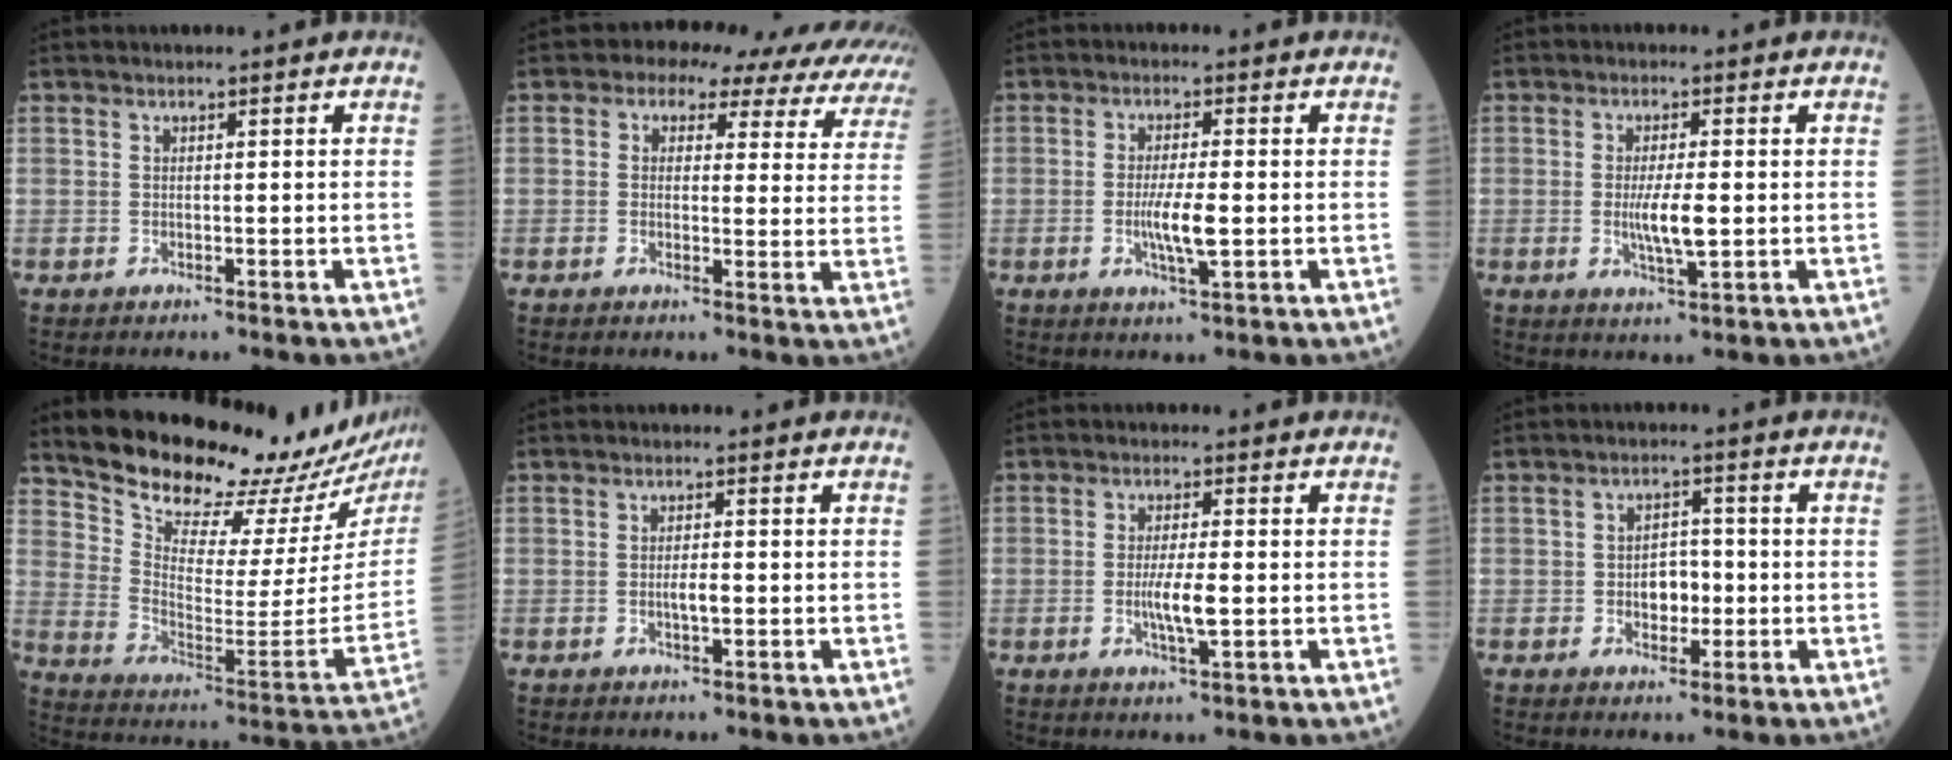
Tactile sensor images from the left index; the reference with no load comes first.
{"total": 14.9, "force": [12.6, 6.2, 4.9], "torque": [-0.042, 0.014, 0.115]}
{"total": 4.9, "force": [-0.8, 0.5, 4.8], "torque": [-0.095, -0.008, -0.013]}
{"total": 4.8, "force": [-0.3, 0.7, 4.7], "torque": [-0.094, -0.008, -0.005]}
{"total": 21.2, "force": [19.9, 3.5, 6.4], "torque": [-0.116, -0.102, 0.278]}
{"total": 1.7, "force": [-0.3, 0.4, 1.6], "torque": [-0.031, 0.000, -0.004]}
{"total": 4.3, "force": [-0.6, 0.4, 4.2], "torque": [-0.084, -0.006, -0.011]}
{"total": 3.8, "force": [-0.7, 2.4, 2.9], "torque": [-0.043, 0.008, -0.010]}